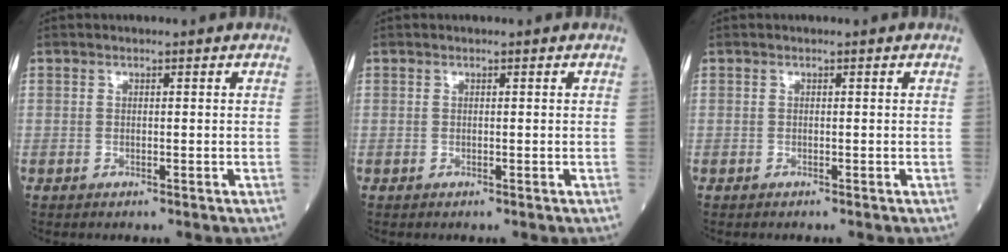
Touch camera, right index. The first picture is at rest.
{"total": 0.0}
{"total": 0.0}